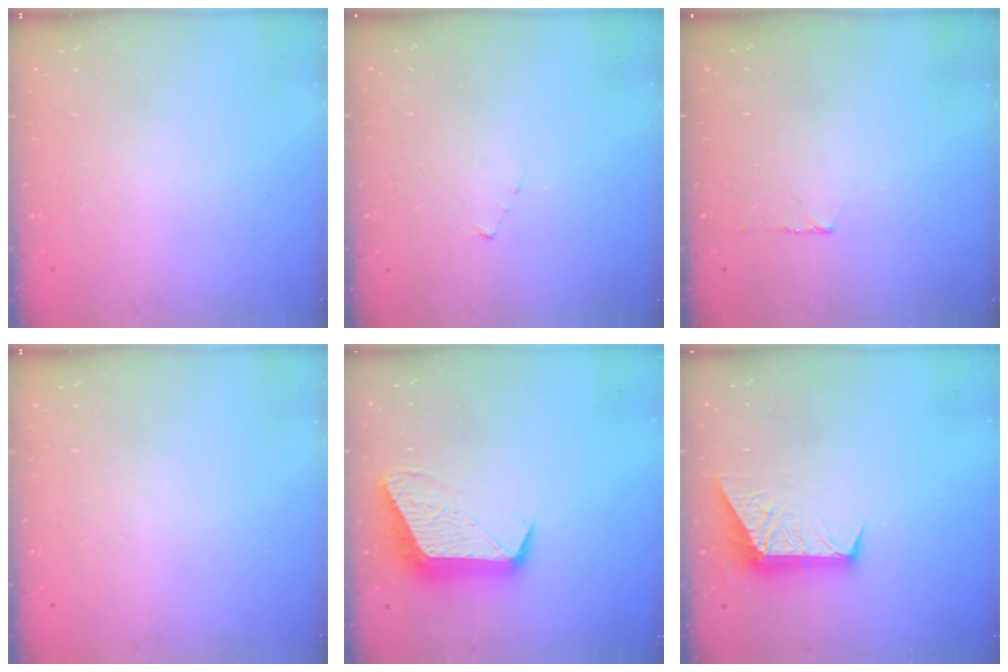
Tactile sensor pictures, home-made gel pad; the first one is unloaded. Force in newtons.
{"total": 3.0, "press": 3.0, "slide": 0.3}
{"total": 5.3, "press": 5.2, "slide": 0.6}
{"total": 0.0}
{"total": 12.1, "press": 12.1, "slide": 0.6}
{"total": 8.4, "press": 8.4, "slide": 0.6}